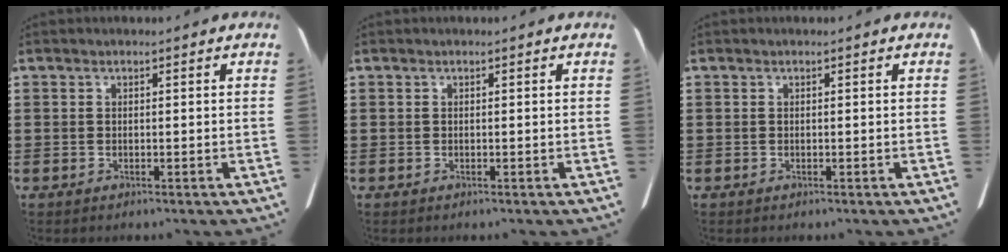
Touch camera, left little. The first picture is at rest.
{"total": 0.0}
{"total": 0.0}